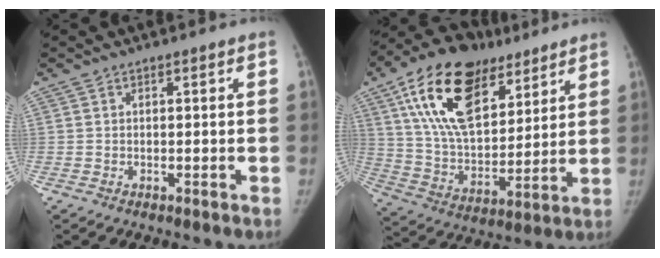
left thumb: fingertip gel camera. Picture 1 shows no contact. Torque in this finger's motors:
{"motor_torque": [0.83, 1.06, 2.15, -0.62, 0.70]}